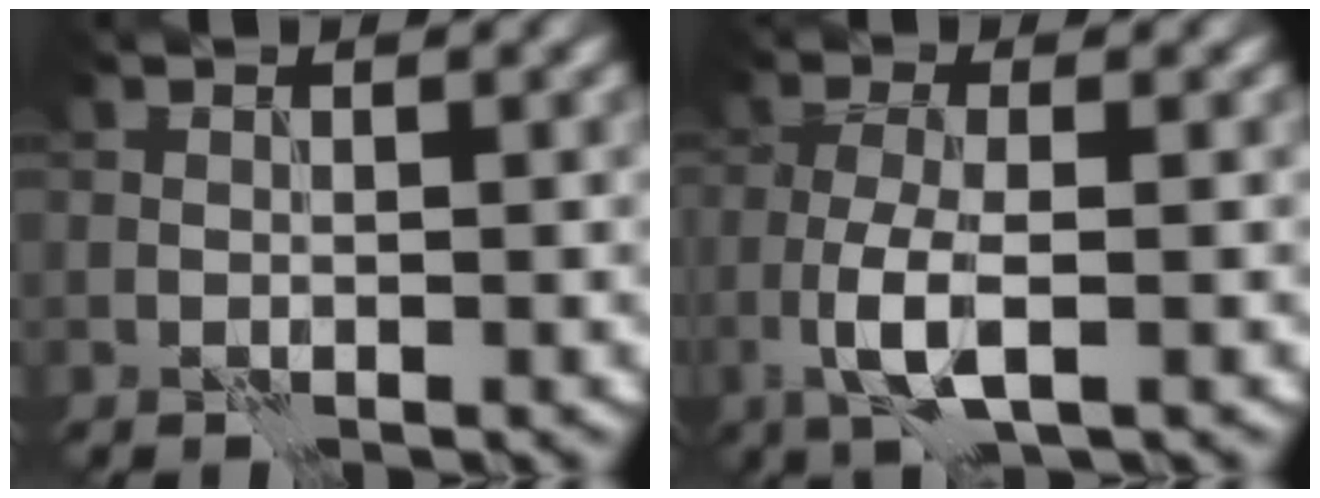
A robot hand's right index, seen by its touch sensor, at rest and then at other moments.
{"total": 4.2, "force": [-1.3, 1.3, 3.8], "torque": [-0.081, 0.001, -0.030]}